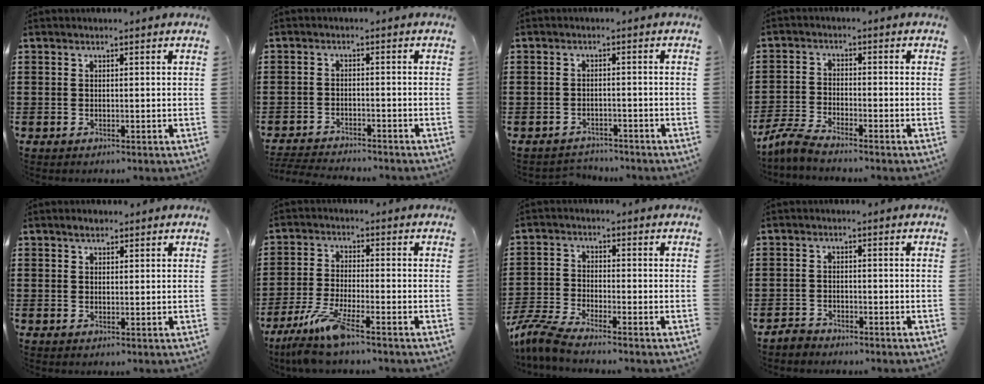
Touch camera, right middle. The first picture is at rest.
{"total": 3.2, "force": [-3.2, 0.3, 0.1], "torque": [-0.012, -0.003, -0.071]}
{"total": 2.4, "force": [-2.3, 0.6, -0.4], "torque": [0.000, 0.000, -0.053]}
{"total": 4.1, "force": [-3.8, 0.4, 1.6], "torque": [-0.056, -0.009, -0.083]}
{"total": 1.2, "force": [1.0, 0.6, 0.4], "torque": [-0.001, 0.002, 0.015]}
{"total": 7.1, "force": [-5.3, 0.3, 4.8], "torque": [-0.109, -0.022, -0.104]}
{"total": 5.3, "force": [-4.8, 0.4, 2.3], "torque": [-0.079, -0.018, -0.103]}
{"total": 2.1, "force": [-2.0, 0.7, -0.1], "torque": [-0.005, 0.004, -0.044]}